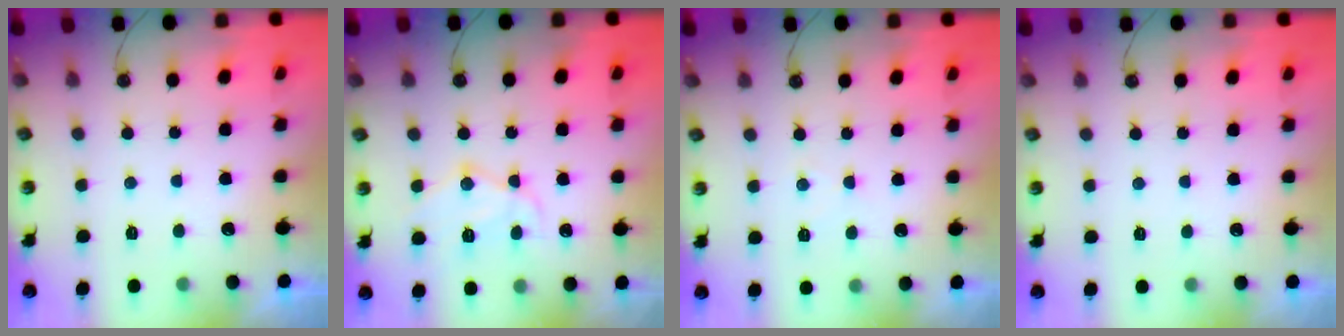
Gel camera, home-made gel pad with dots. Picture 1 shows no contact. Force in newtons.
{"total": 12.0, "press": 11.9, "slide": 1.3}
{"total": 3.1, "press": 3.0, "slide": 0.6}
{"total": 2.0, "press": 2.0, "slide": 0.4}